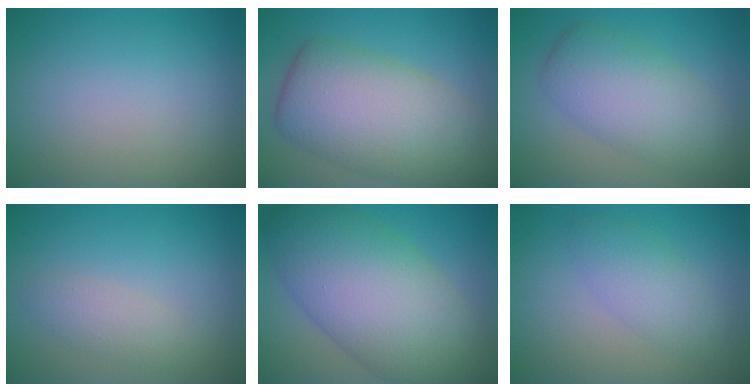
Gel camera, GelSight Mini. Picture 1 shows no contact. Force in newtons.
{"total": 9.8, "press": 9.8, "slide": 0.4}
{"total": 6.1, "press": 6.1, "slide": 0.1}
{"total": 1.8, "press": 1.8, "slide": 0.2}
{"total": 11.9, "press": 11.9, "slide": 0.3}
{"total": 2.9, "press": 2.9, "slide": 0.1}